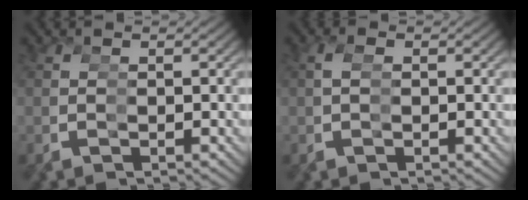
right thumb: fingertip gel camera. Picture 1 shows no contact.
{"total": 0.5, "force": [-0.3, -0.1, -0.4], "torque": [0.001, 0.000, -0.005]}